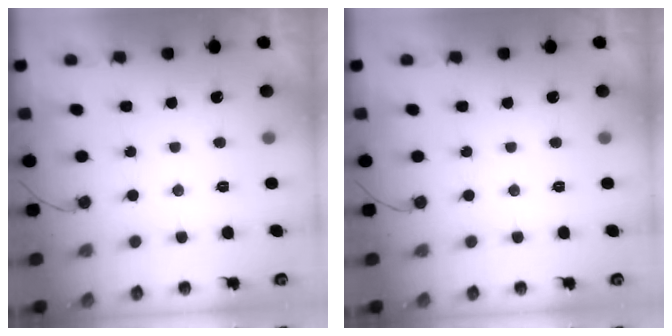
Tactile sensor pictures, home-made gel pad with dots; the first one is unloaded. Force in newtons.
{"total": 0.0}